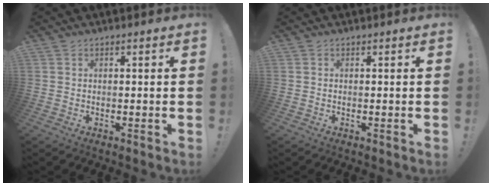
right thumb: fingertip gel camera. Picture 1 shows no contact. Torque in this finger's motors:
{"motor_torque": [-0.09, -0.28, -0.07, 0.17, -0.03]}